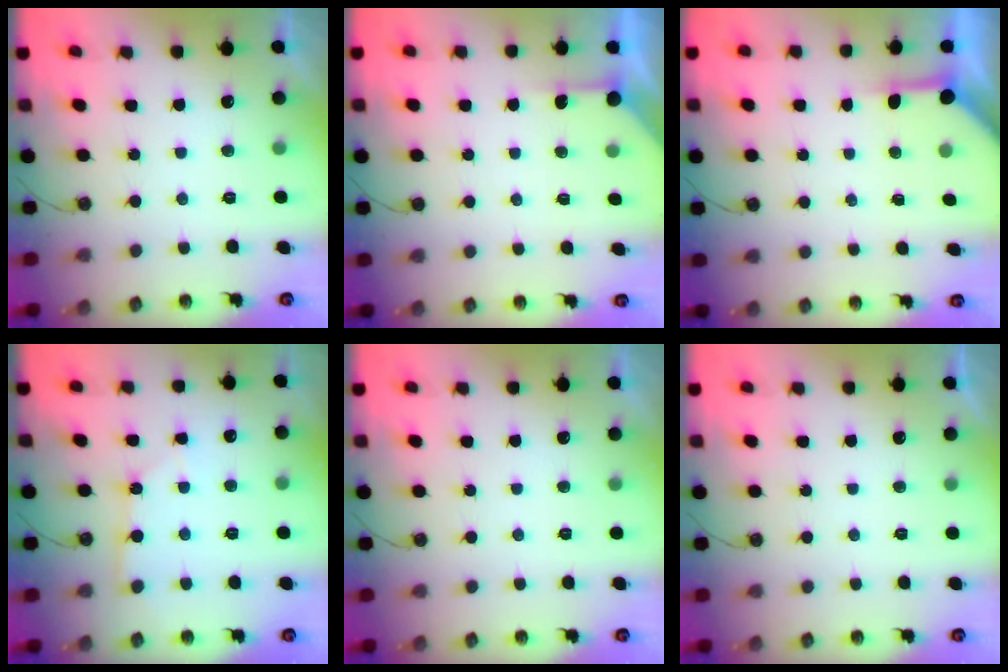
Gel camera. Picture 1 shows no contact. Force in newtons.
{"total": 2.3, "press": 2.2, "slide": 0.3}
{"total": 3.8, "press": 3.7, "slide": 0.4}
{"total": 2.8, "press": 2.8, "slide": 0.2}
{"total": 0.0}
{"total": 0.0}